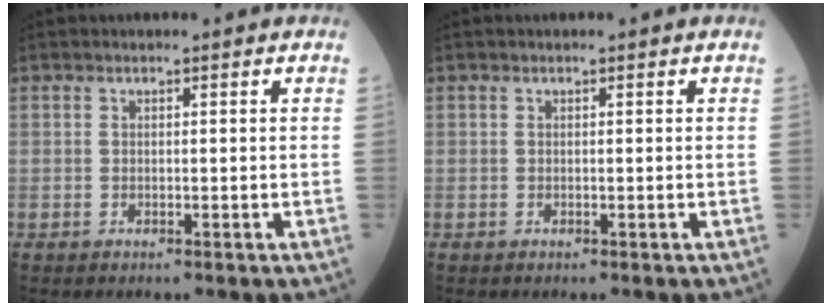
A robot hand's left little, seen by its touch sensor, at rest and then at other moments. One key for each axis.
{"total": 0.0}